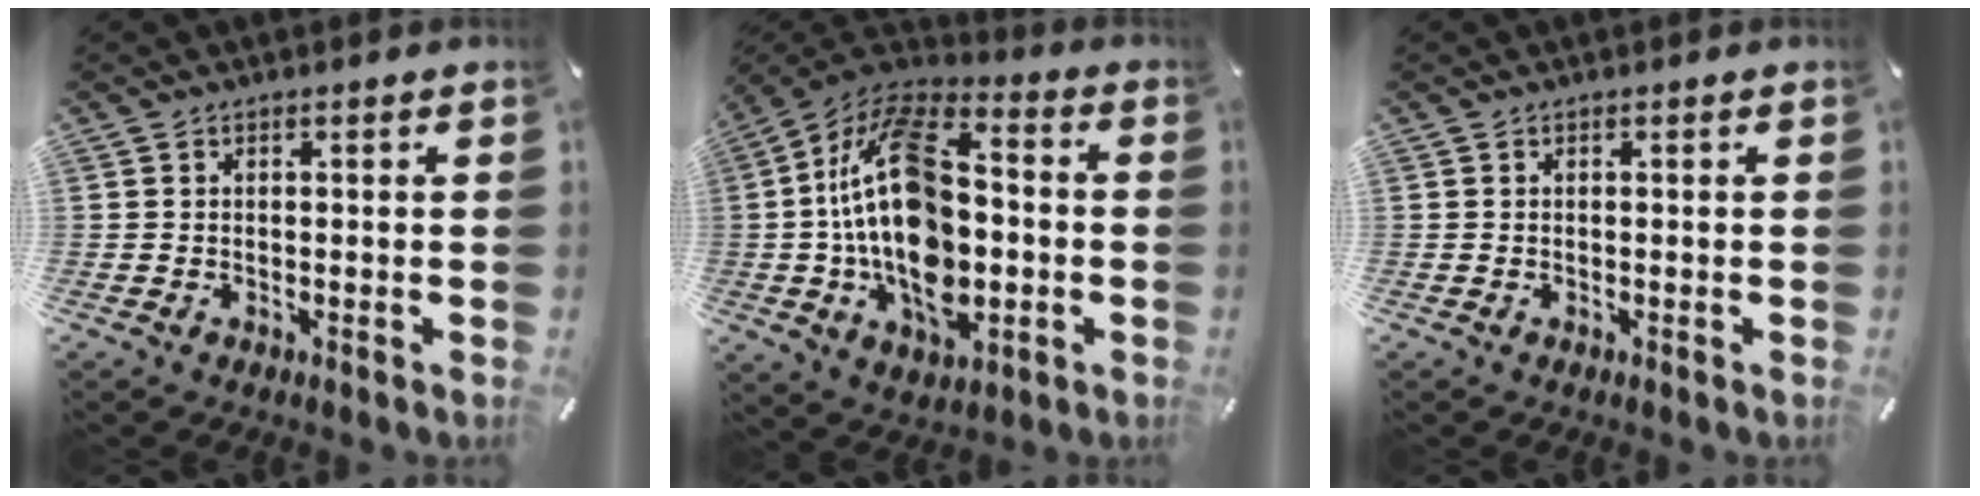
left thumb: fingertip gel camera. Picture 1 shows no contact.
{"total": 24.1, "force": [-1.7, 15.0, 18.8], "torque": [-0.352, 0.012, -0.028]}
{"total": 0.0}